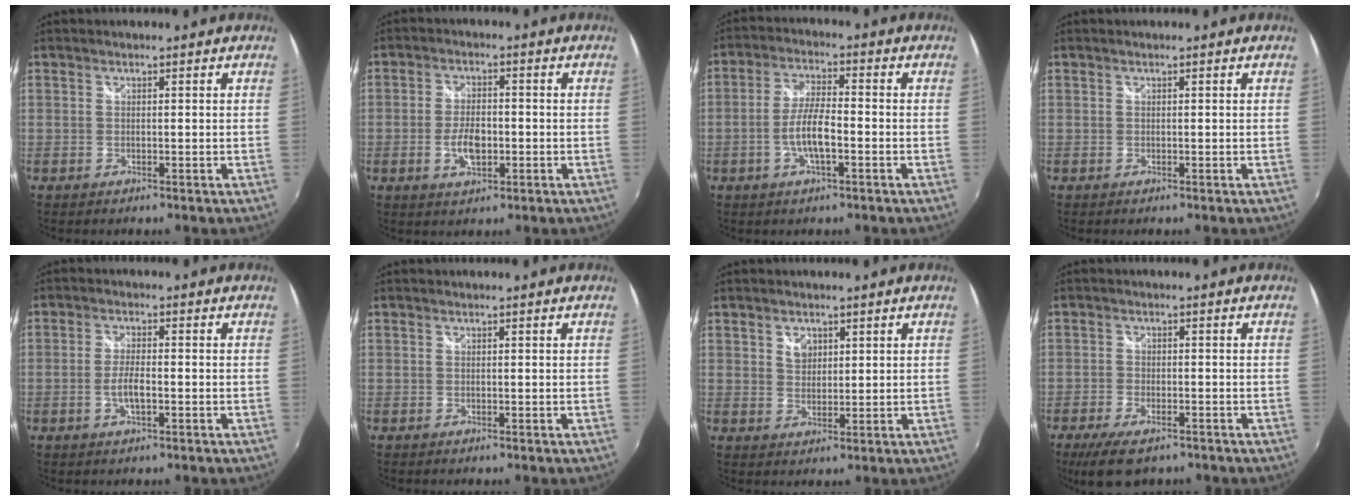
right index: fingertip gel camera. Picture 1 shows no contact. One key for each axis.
{"total": 6.1, "fx": -1.6, "fy": 3.1, "fz": 4.9, "tx": -0.101, "ty": -0.001, "tz": -0.027}
{"total": 7.1, "fx": -2.3, "fy": 1.9, "fz": 6.5, "tx": -0.130, "ty": 0.002, "tz": -0.045}
{"total": 0.0}
{"total": 4.0, "fx": -1.3, "fy": 1.2, "fz": 3.6, "tx": -0.076, "ty": -0.002, "tz": -0.024}
{"total": 0.0}
{"total": 3.0, "fx": 1.5, "fy": 2.3, "fz": 1.2, "tx": -0.012, "ty": 0.004, "tz": 0.027}
{"total": 8.2, "fx": -5.9, "fy": 3.4, "fz": 4.6, "tx": -0.114, "ty": -0.021, "tz": -0.100}